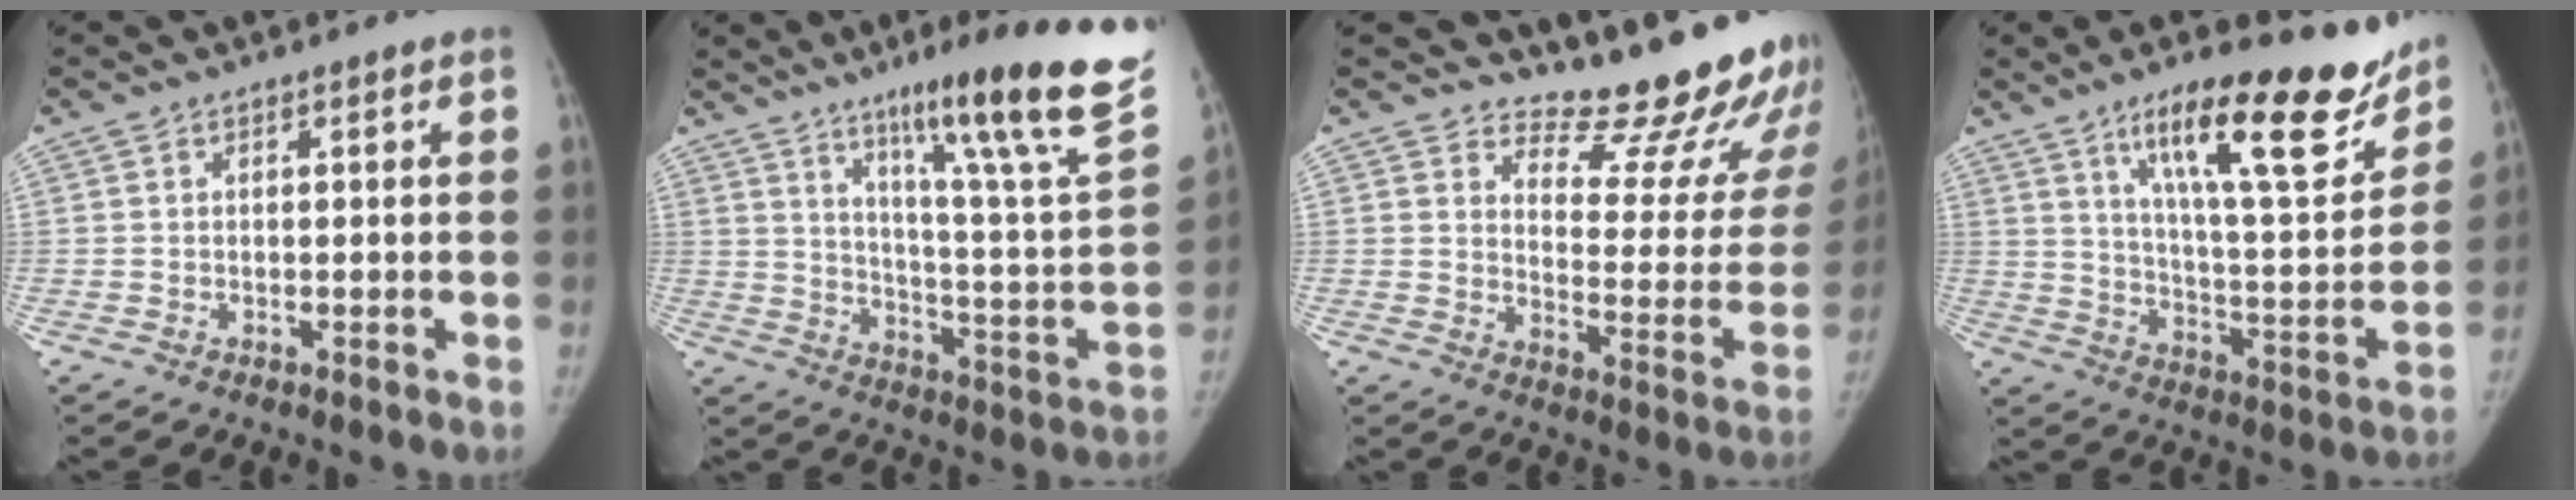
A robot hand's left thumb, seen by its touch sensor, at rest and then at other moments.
{"total": 27.7, "force": [17.4, 2.8, 21.3], "torque": [-0.293, -0.081, 0.255]}
{"total": 19.8, "force": [18.0, 5.1, 6.5], "torque": [-0.031, -0.177, 0.219]}
{"total": 24.0, "force": [16.2, 5.7, 16.8], "torque": [-0.208, -0.079, 0.255]}